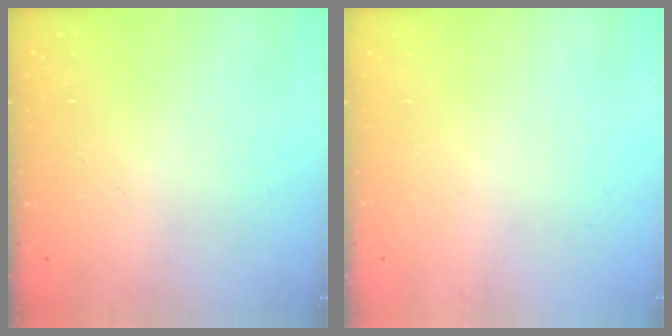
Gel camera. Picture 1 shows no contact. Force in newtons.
{"total": 0.0}